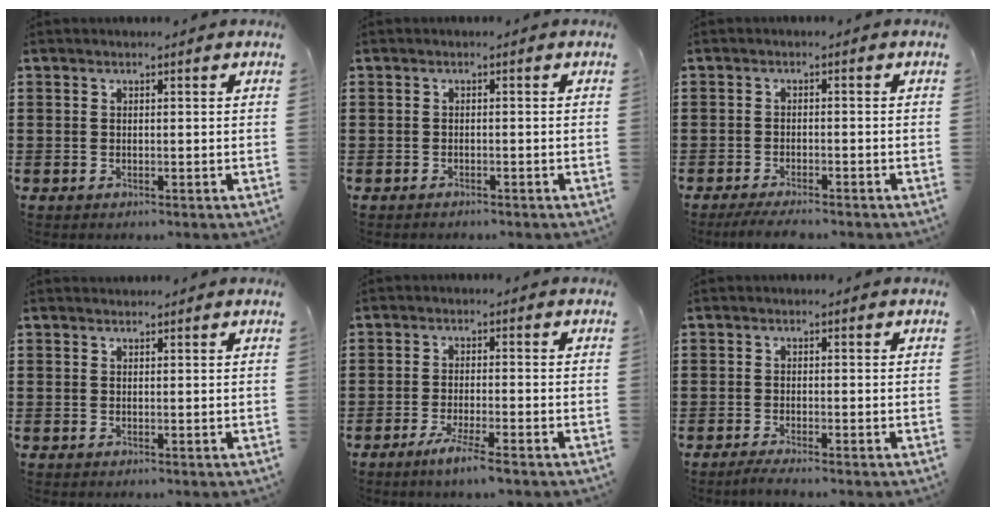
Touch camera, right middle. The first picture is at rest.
{"total": 0.6, "force": [-0.6, 0.1, 0.0], "torque": [-0.001, 0.000, -0.013]}
{"total": 2.5, "force": [-2.3, 0.1, 1.0], "torque": [-0.016, 0.001, -0.044]}
{"total": 0.7, "force": [0.7, 0.0, -0.1], "torque": [-0.001, -0.003, 0.014]}
{"total": 3.6, "force": [-2.5, -0.2, 2.6], "torque": [-0.047, -0.006, -0.045]}
{"total": 1.2, "force": [-1.0, -0.1, 0.7], "torque": [-0.010, -0.001, -0.018]}